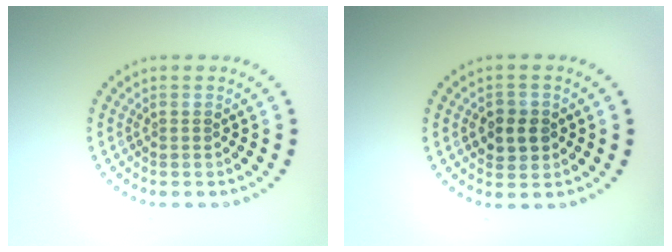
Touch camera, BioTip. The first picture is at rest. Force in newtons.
{"total": 2.5, "press": 2.5, "slide": 0.5}